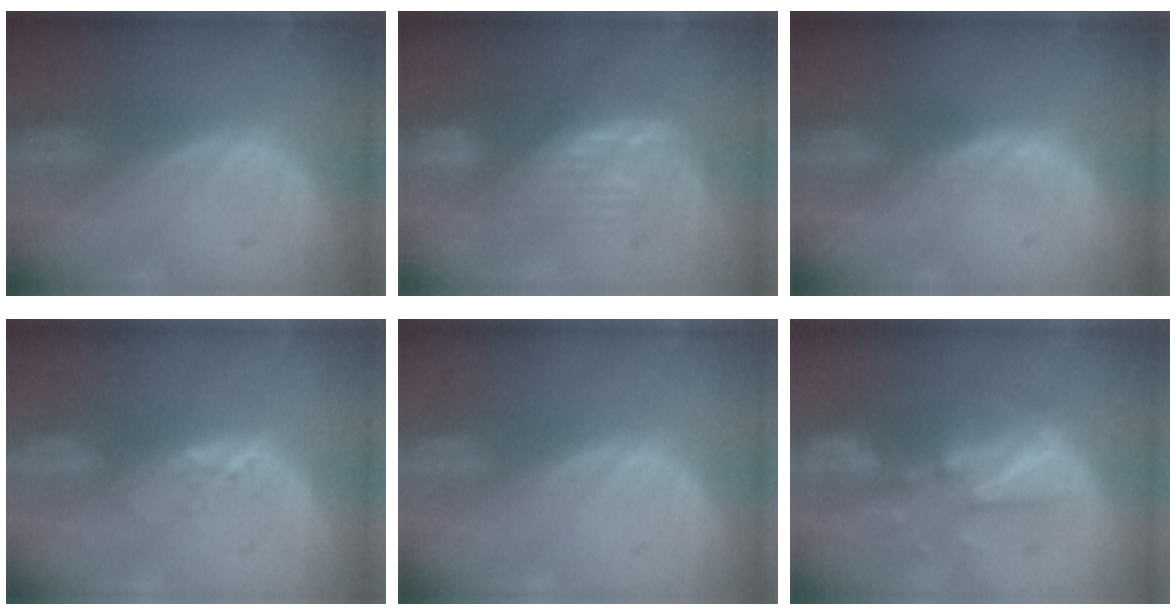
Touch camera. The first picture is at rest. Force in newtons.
{"total": 8.2, "press": 7.9, "slide": 1.8}
{"total": 0.8, "press": 0.7, "slide": 0.2}
{"total": 2.0, "press": 1.9, "slide": 0.4}
{"total": 0.0}
{"total": 9.7, "press": 8.6, "slide": 4.4}